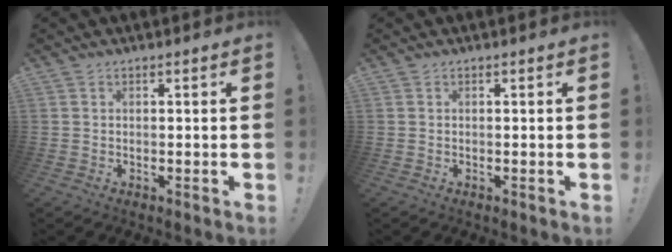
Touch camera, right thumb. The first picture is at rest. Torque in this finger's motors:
{"motor_torque": [-0.10, -0.10, -0.07, 0.07, 0.00]}